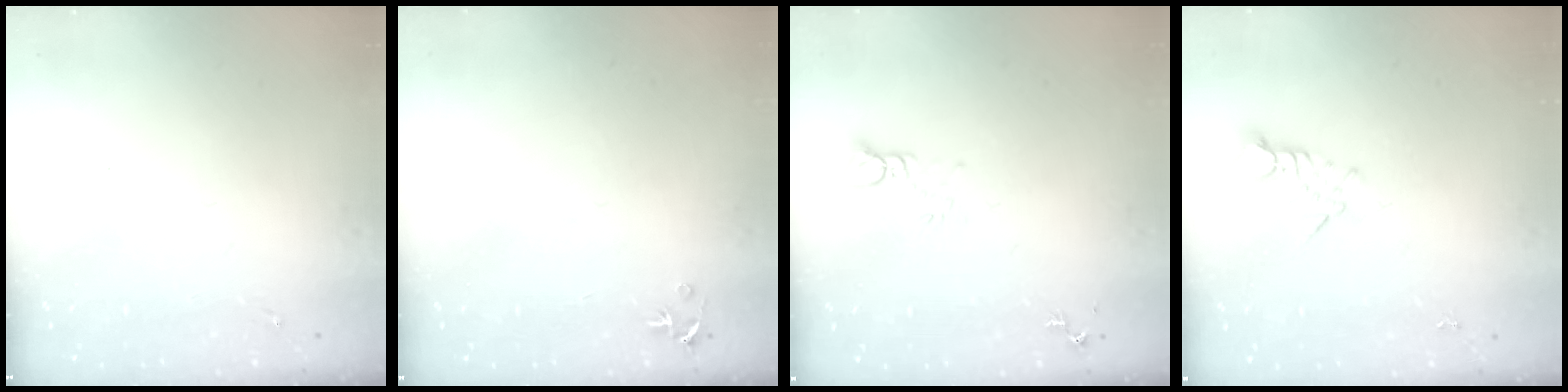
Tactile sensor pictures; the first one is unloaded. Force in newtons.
{"total": 3.5, "press": 3.5, "slide": 0.4}
{"total": 4.4, "press": 4.4, "slide": 0.3}
{"total": 4.2, "press": 4.2, "slide": 0.2}